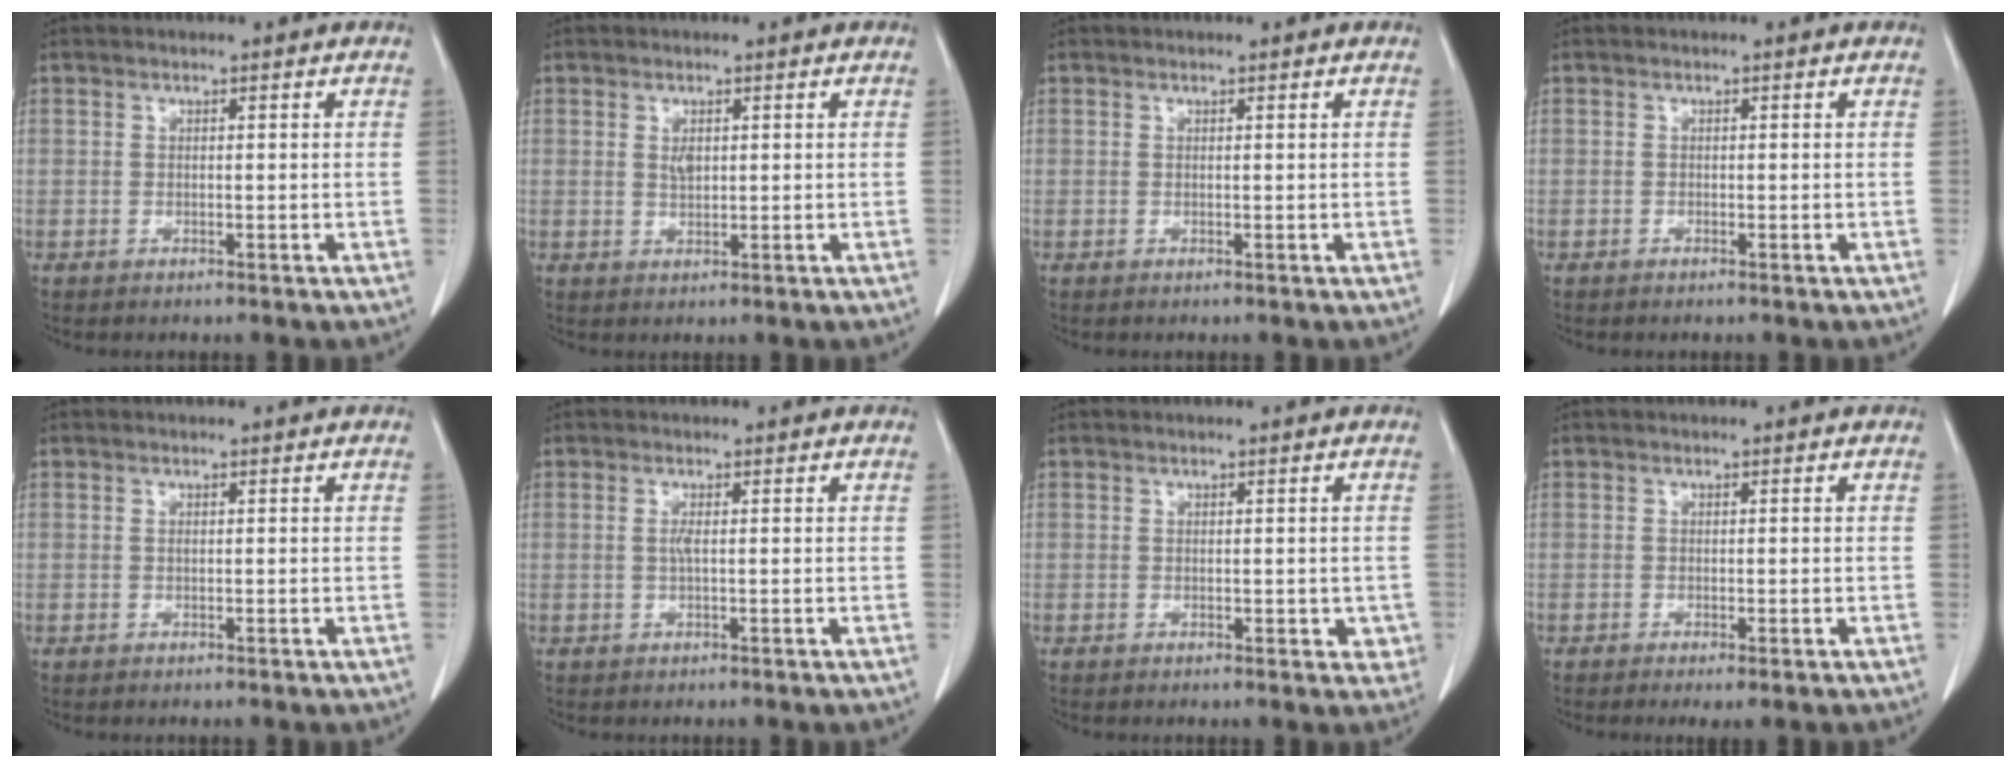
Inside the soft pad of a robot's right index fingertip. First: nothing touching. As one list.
[{"total": 1.7, "force": [0.5, 0.8, 1.3], "torque": [-0.025, -0.002, 0.013]}, {"total": 0.0}, {"total": 0.0}, {"total": 0.0}, {"total": 1.2, "force": [0.1, 0.0, 1.1], "torque": [-0.029, 0.000, 0.001]}, {"total": 2.6, "force": [-0.3, 1.8, 1.8], "torque": [-0.005, 0.006, -0.001]}, {"total": 1.8, "force": [-1.0, 0.2, 1.5], "torque": [-0.020, -0.007, -0.012]}]